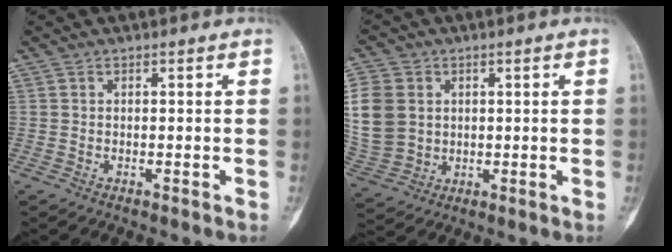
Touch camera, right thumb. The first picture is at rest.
{"total": 12.5, "force": [2.2, 10.2, 6.8], "torque": [-0.143, -0.001, 0.055]}